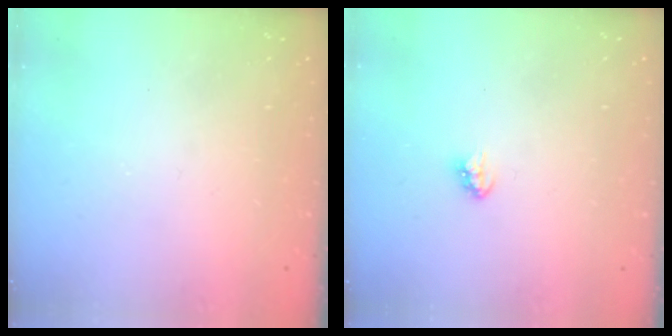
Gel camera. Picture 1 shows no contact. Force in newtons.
{"total": 2.9, "press": 2.9, "slide": 0.2}